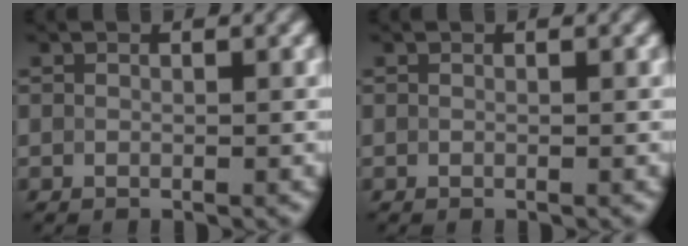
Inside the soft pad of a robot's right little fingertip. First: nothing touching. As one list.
[{"total": 0.0}]